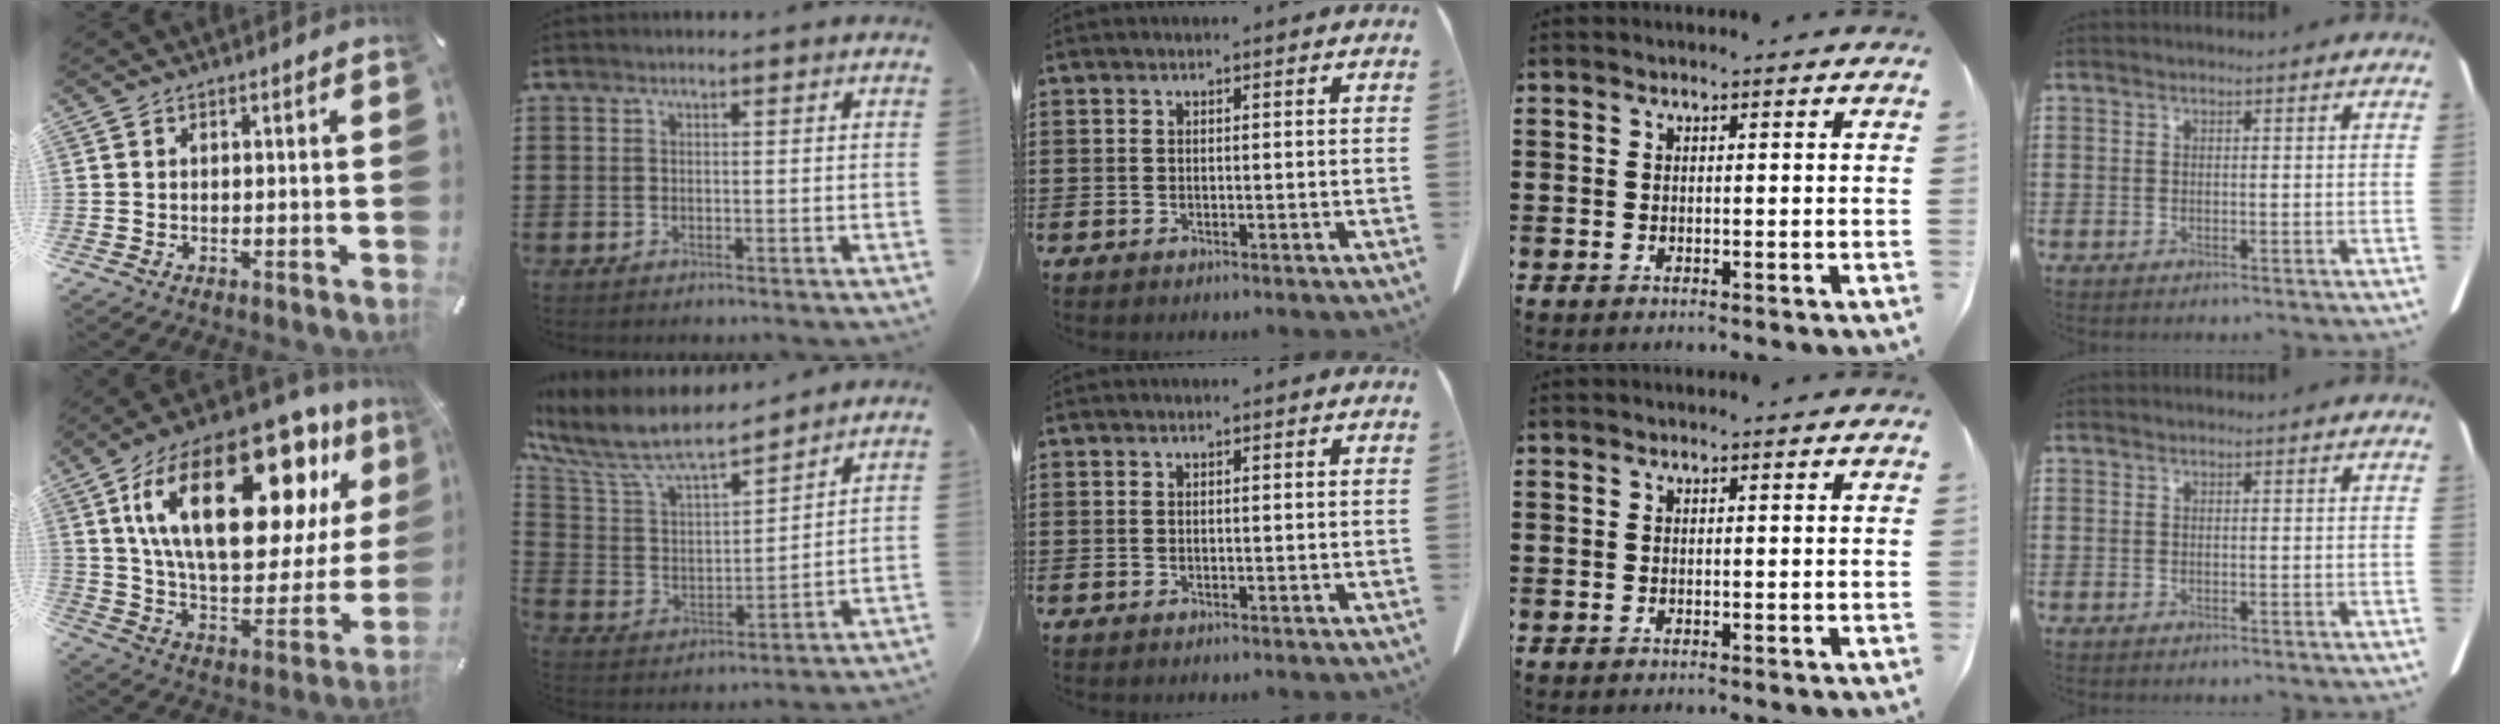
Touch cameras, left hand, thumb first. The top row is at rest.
{"thumb": {"total": 31.6, "force": [14.6, 14.8, 23.8], "torque": [-0.418, -0.081, 0.243]}, "index": {"total": 9.4, "force": [7.8, 2.5, 4.7], "torque": [-0.132, -0.047, 0.131]}}